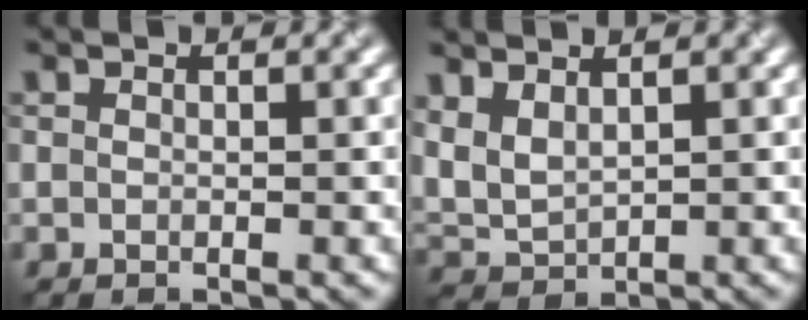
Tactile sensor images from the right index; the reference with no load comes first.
{"total": 3.9, "force": [1.9, 2.5, 2.4], "torque": [-0.065, 0.007, 0.041]}